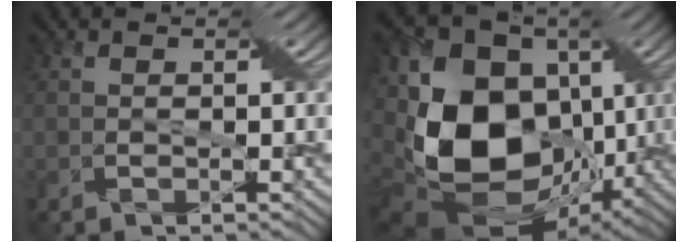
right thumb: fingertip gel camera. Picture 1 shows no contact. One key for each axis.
{"total": 17.8, "fx": -1.5, "fy": 13.1, "fz": 11.9, "tx": -0.279, "ty": -0.030, "tz": -0.008}